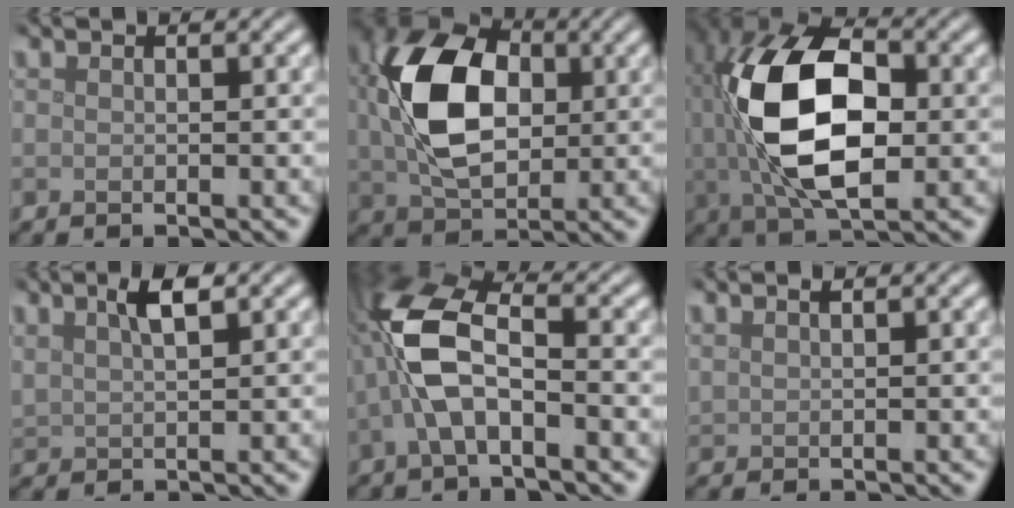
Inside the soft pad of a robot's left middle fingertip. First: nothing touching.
{"total": 11.3, "force": [1.5, 7.5, 8.3], "torque": [-0.187, 0.007, 0.033]}
{"total": 12.7, "force": [0.6, 6.8, 10.7], "torque": [-0.208, 0.011, 0.010]}
{"total": 2.8, "force": [1.7, 0.9, 2.1], "torque": [-0.044, 0.005, 0.032]}
{"total": 7.7, "force": [-1.2, 3.5, 6.8], "torque": [-0.152, 0.020, -0.031]}
{"total": 0.8, "force": [0.7, 0.3, 0.3], "torque": [-0.011, 0.002, 0.017]}